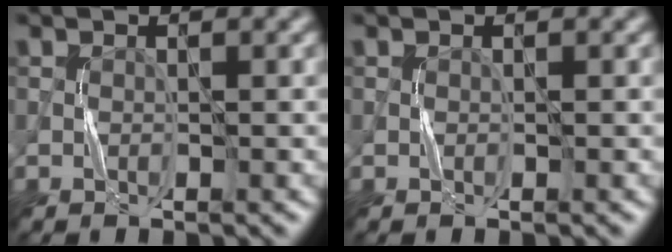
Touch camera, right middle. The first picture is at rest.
{"total": 0.0}